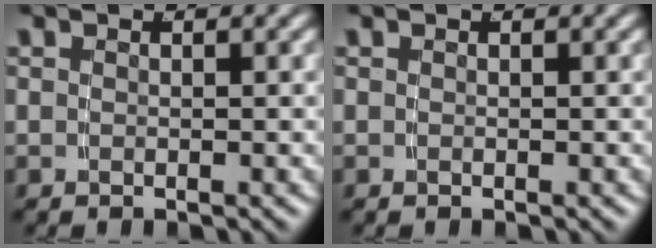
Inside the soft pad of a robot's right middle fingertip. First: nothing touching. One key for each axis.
{"total": 0.0}